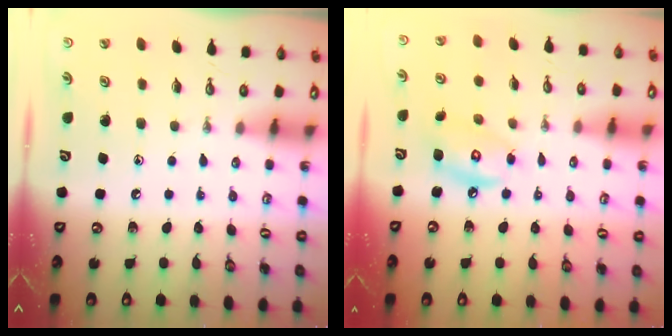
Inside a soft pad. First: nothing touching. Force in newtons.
{"total": 8.7, "press": 8.7, "slide": 0.7}